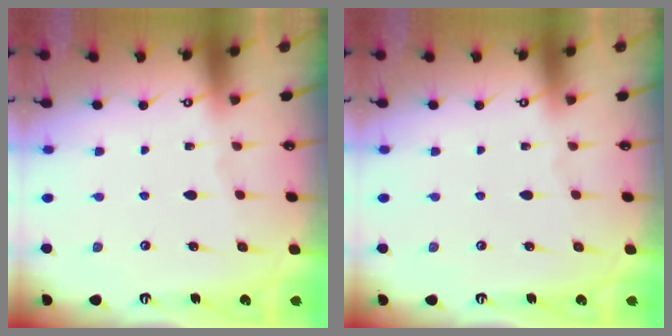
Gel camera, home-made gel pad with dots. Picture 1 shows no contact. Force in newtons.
{"total": 0.0}